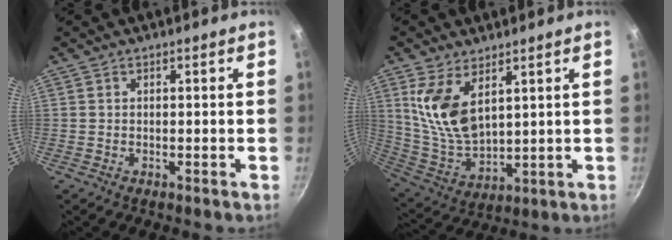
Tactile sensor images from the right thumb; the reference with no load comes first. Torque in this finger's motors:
{"motor_torque": [0.01, 0.43, 0.63, 0.12, 0.33]}